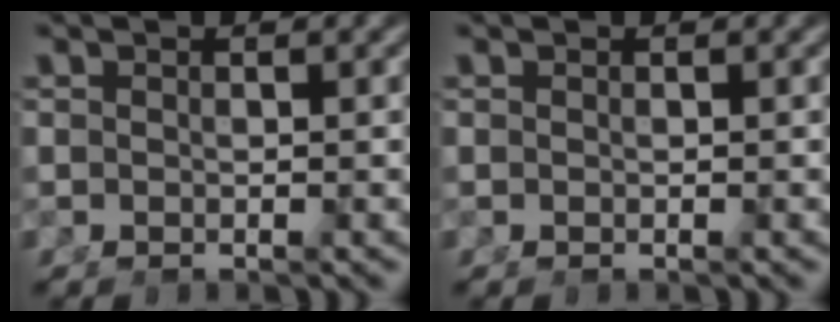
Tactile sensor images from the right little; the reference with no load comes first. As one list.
[{"total": 0.0}]